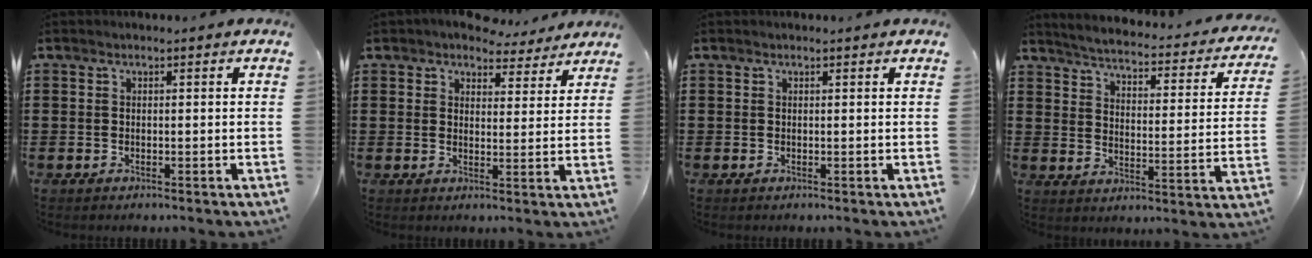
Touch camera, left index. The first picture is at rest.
{"total": 5.1, "force": [4.8, 1.5, 1.1], "torque": [-0.031, -0.013, 0.088]}
{"total": 0.0}
{"total": 3.3, "force": [3.1, -0.3, 1.1], "torque": [-0.042, -0.030, 0.042]}